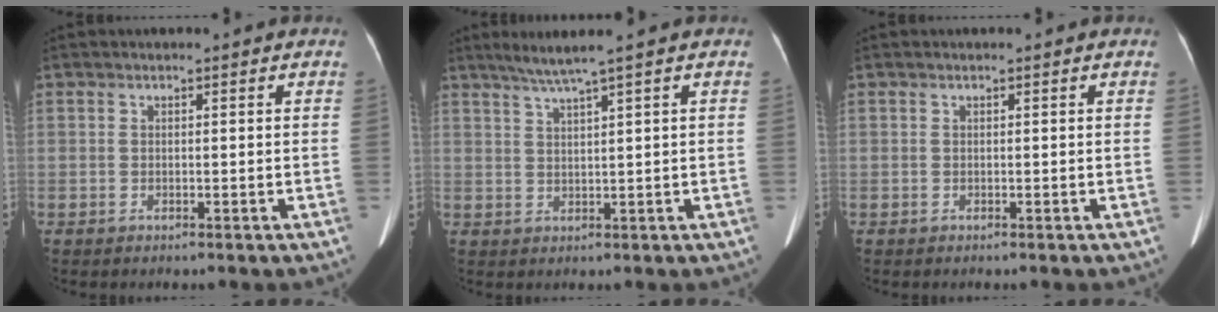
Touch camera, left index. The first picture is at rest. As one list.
[{"total": 3.6, "force": [2.6, -1.2, 2.3], "torque": [-0.050, 0.000, 0.055]}, {"total": 0.0}]